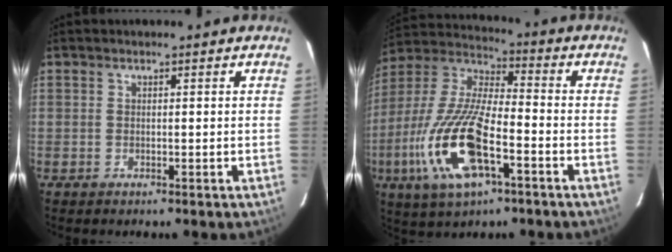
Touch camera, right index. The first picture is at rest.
{"total": 19.5, "force": [-7.4, 6.7, 16.7], "torque": [-0.359, -0.024, -0.143]}